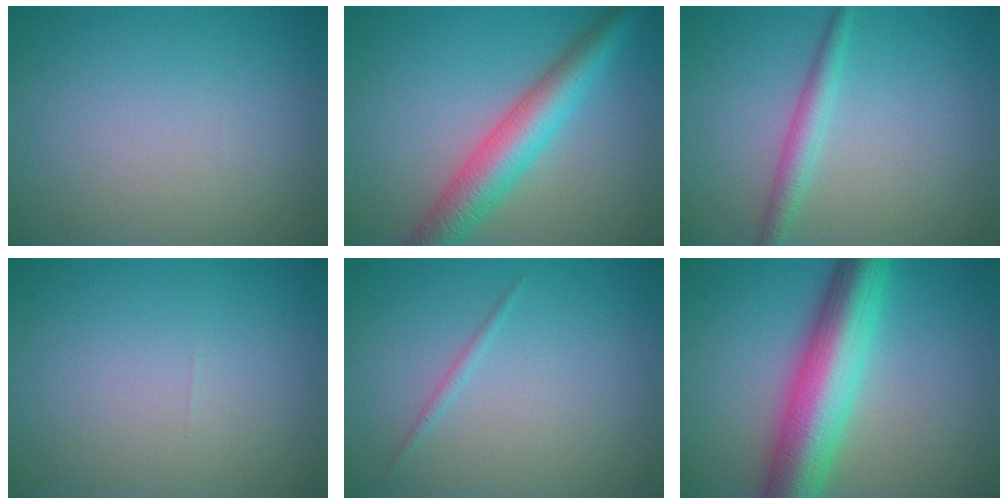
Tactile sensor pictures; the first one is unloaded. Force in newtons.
{"total": 6.3, "press": 6.3, "slide": 0.1}
{"total": 2.3, "press": 2.3, "slide": 0.0}
{"total": 0.0}
{"total": 0.7, "press": 0.7, "slide": 0.0}
{"total": 9.7, "press": 9.7, "slide": 0.4}